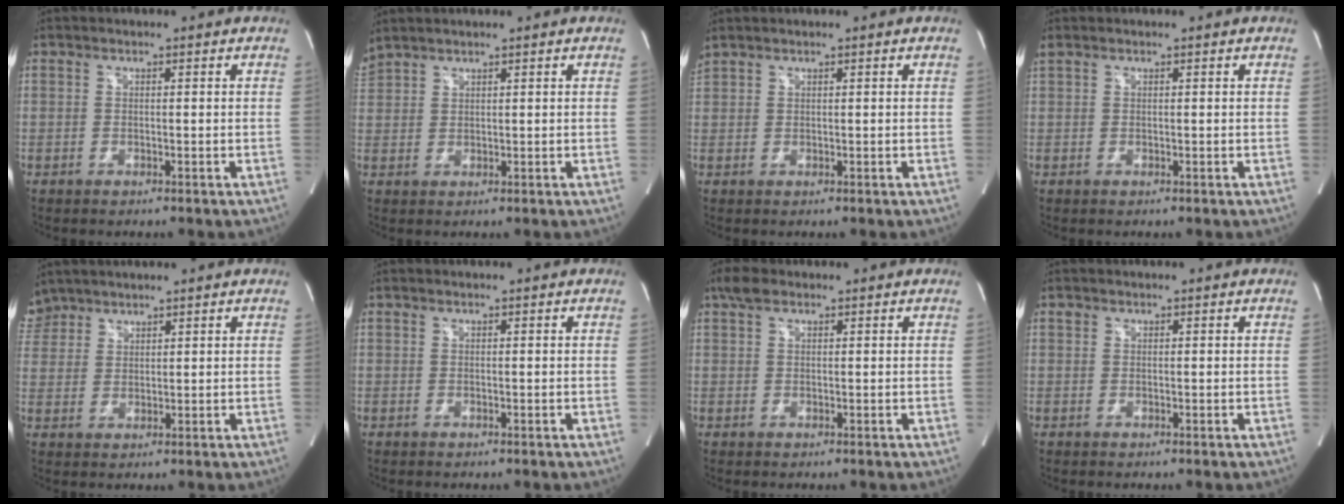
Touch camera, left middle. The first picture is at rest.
{"total": 3.7, "force": [3.5, 0.2, 1.2], "torque": [-0.039, 0.030, 0.075]}
{"total": 2.1, "force": [1.8, -0.1, 1.0], "torque": [-0.040, 0.030, 0.045]}
{"total": 0.6, "force": [0.5, 0.0, 0.3], "torque": [-0.025, 0.020, 0.019]}
{"total": 5.0, "force": [4.3, 2.5, 0.0], "torque": [-0.002, 0.016, 0.091]}
{"total": 0.0}
{"total": 2.3, "force": [1.6, 1.1, 1.3], "torque": [-0.031, 0.019, 0.031]}
{"total": 0.5, "force": [0.3, 0.4, 0.1], "torque": [-0.001, 0.005, 0.006]}